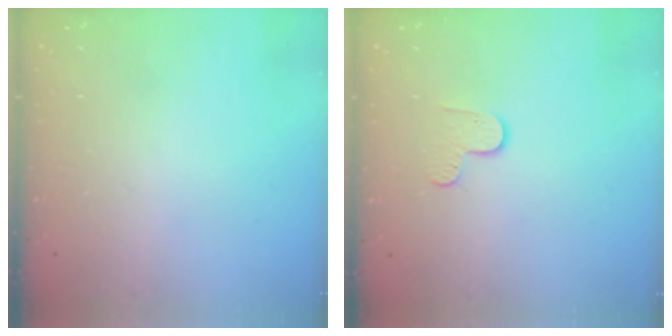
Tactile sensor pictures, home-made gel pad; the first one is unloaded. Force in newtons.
{"total": 6.4, "press": 6.4, "slide": 0.5}